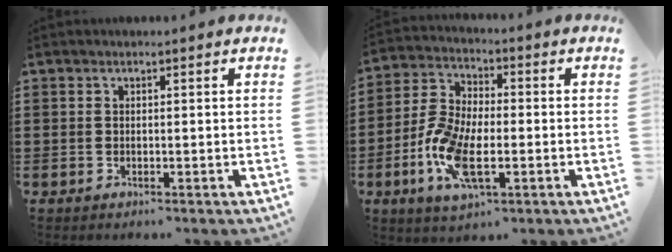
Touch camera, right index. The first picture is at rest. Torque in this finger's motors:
{"motor_torque": [2.14, 0.00, 1.05, 0.21]}